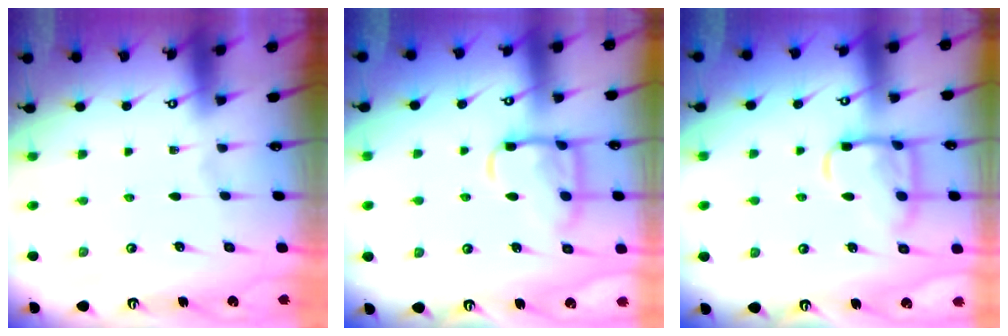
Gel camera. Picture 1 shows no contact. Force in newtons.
{"total": 11.2, "press": 11.1, "slide": 1.0}
{"total": 11.2, "press": 11.1, "slide": 1.0}